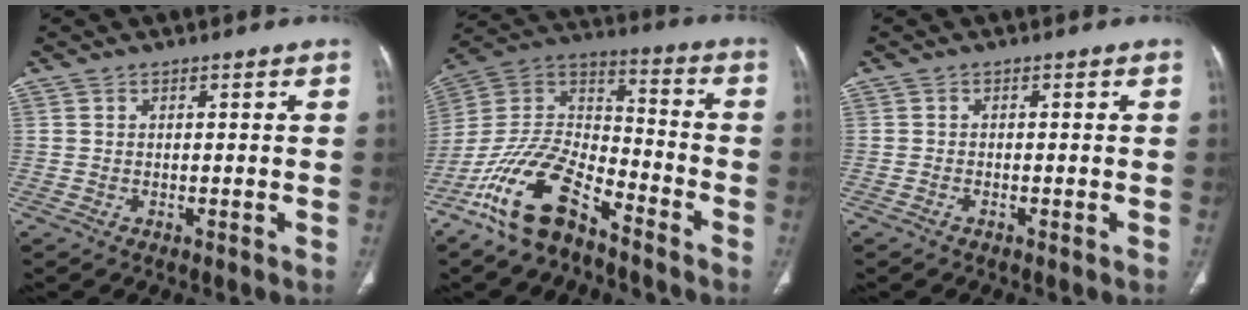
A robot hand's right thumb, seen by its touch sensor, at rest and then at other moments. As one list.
[{"total": 16.5, "force": [-11.2, 6.8, 10.0], "torque": [-0.180, 0.077, -0.216]}, {"total": 0.6, "force": [-0.4, 0.2, 0.3], "torque": [-0.009, 0.003, -0.008]}]